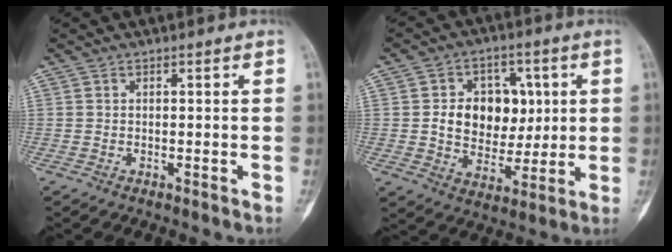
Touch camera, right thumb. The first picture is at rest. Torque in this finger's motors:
{"motor_torque": [1.24, 1.58, 0.36, -0.16, 0.04]}